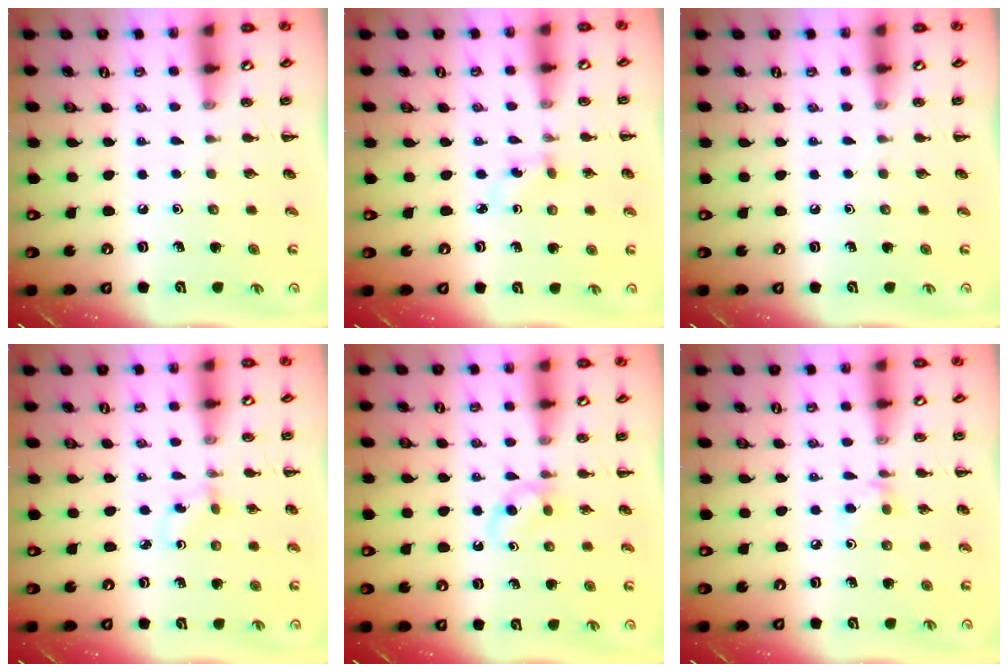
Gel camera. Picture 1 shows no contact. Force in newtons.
{"total": 2.4, "press": 2.2, "slide": 0.9}
{"total": 0.0}
{"total": 1.2, "press": 1.0, "slide": 0.7}
{"total": 2.7, "press": 2.4, "slide": 1.2}
{"total": 4.2, "press": 4.0, "slide": 1.3}